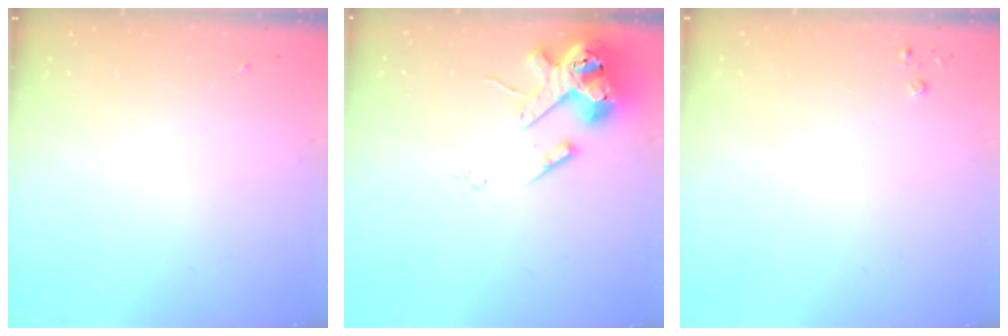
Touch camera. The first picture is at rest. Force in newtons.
{"total": 15.0, "press": 14.9, "slide": 2.1}
{"total": 2.2, "press": 2.2, "slide": 0.3}